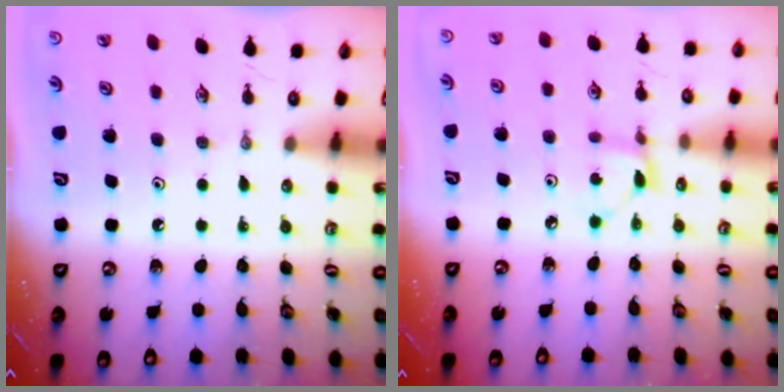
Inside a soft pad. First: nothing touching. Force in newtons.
{"total": 2.6, "press": 2.6, "slide": 0.3}